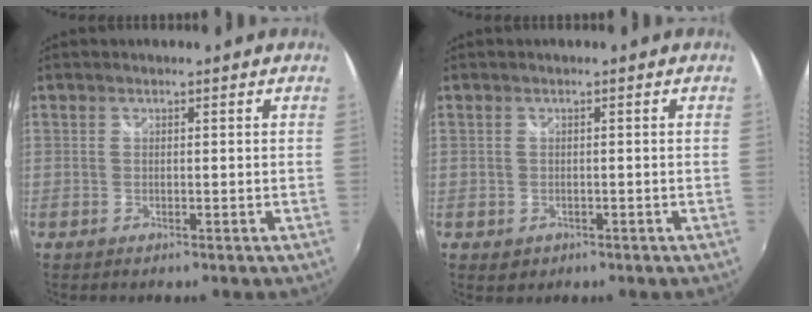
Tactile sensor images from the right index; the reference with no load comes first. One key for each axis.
{"total": 2.0, "fx": -0.6, "fy": 1.7, "fz": 0.7, "tx": -0.015, "ty": -0.006, "tz": -0.006}